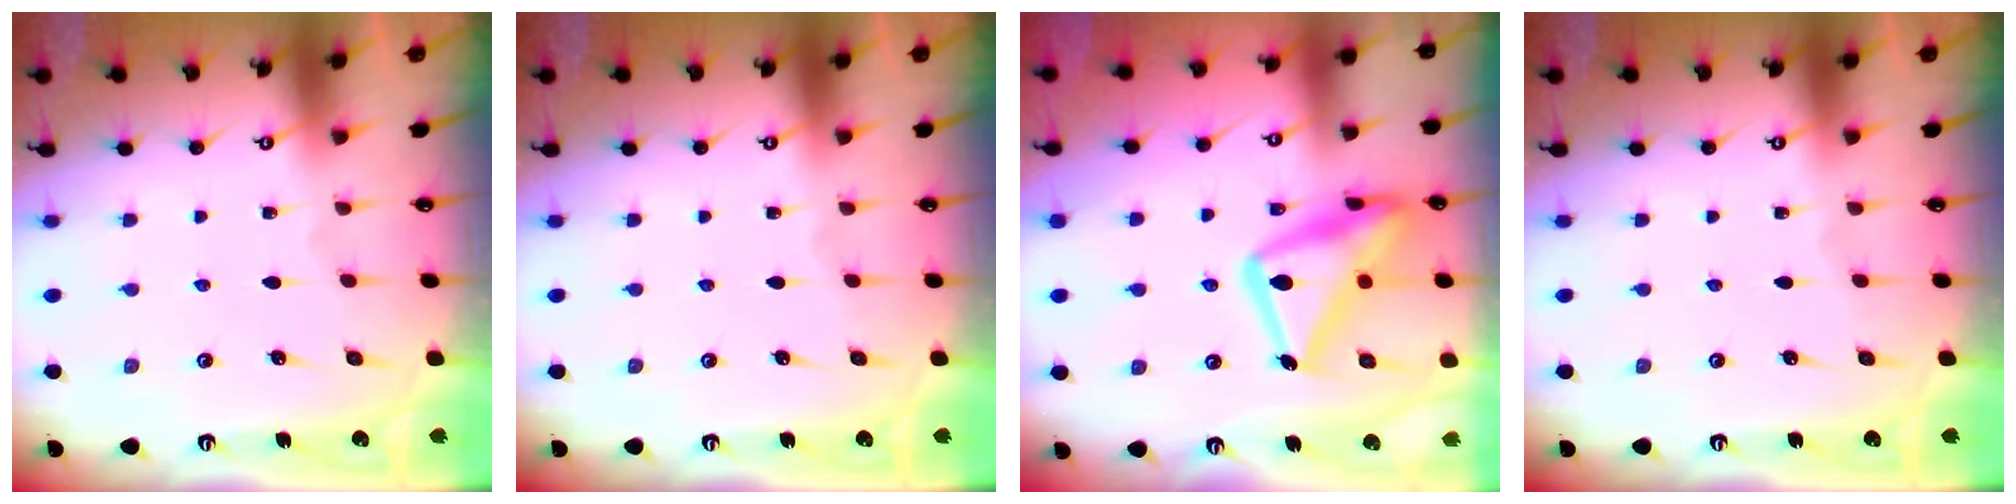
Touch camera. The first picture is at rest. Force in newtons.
{"total": 0.0}
{"total": 21.7, "press": 21.7, "slide": 1.6}
{"total": 0.0}